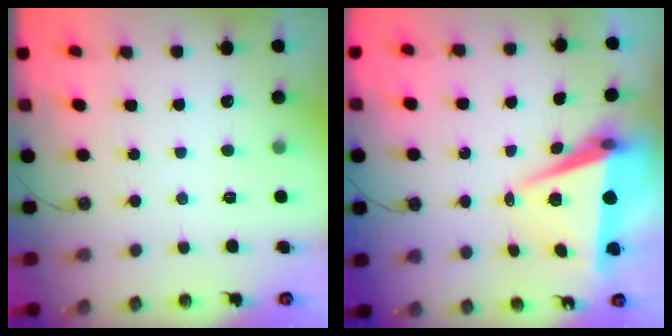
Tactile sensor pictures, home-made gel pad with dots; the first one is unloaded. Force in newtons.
{"total": 8.1, "press": 6.9, "slide": 4.3}